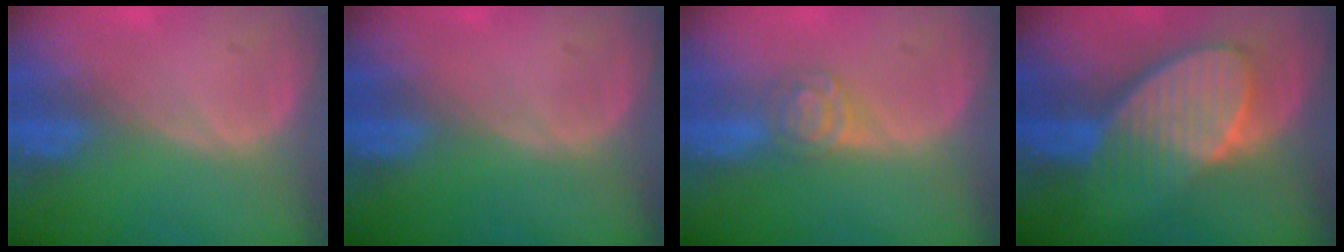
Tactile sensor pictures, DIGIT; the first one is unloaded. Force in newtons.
{"total": 0.0}
{"total": 4.1, "press": 3.9, "slide": 1.2}
{"total": 8.9, "press": 8.0, "slide": 3.8}